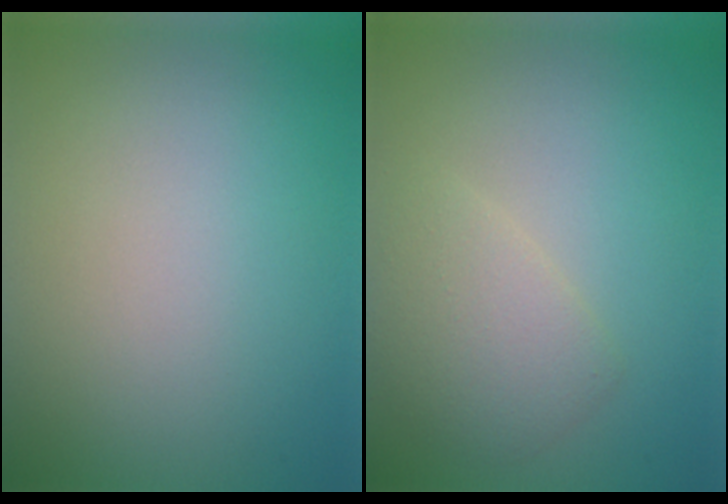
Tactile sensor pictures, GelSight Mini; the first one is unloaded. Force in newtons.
{"total": 2.9, "press": 2.9, "slide": 0.1}